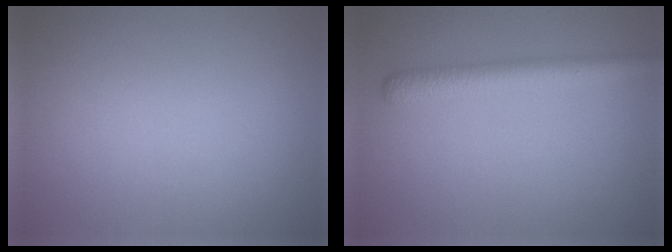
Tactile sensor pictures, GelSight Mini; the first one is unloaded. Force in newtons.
{"total": 3.2, "press": 3.2, "slide": 0.1}